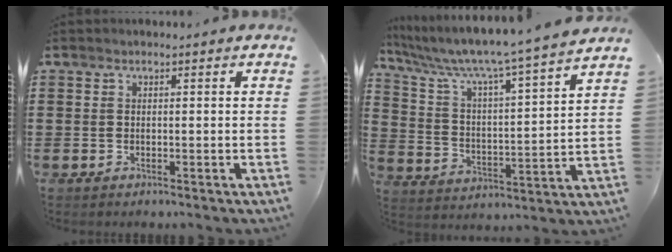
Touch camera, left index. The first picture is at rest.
{"total": 6.7, "force": [5.9, -0.8, 3.1], "torque": [-0.089, -0.055, 0.089]}